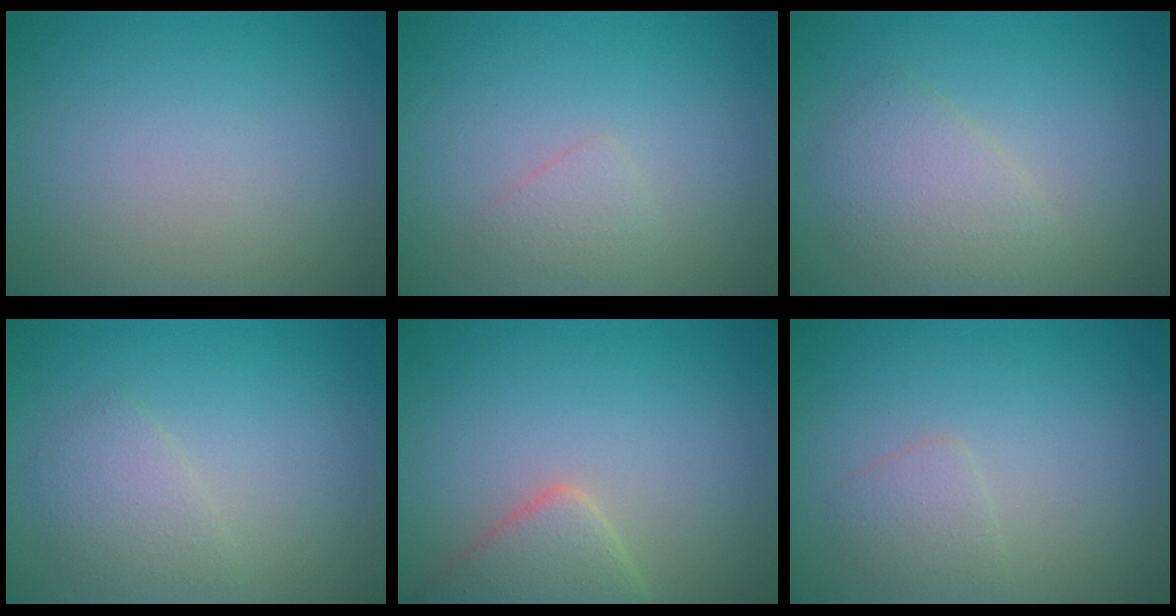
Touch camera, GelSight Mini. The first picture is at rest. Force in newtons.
{"total": 1.1, "press": 1.1, "slide": 0.1}
{"total": 2.9, "press": 2.9, "slide": 0.1}
{"total": 2.2, "press": 2.2, "slide": 0.0}
{"total": 3.7, "press": 3.7, "slide": 0.2}
{"total": 1.4, "press": 1.4, "slide": 0.1}